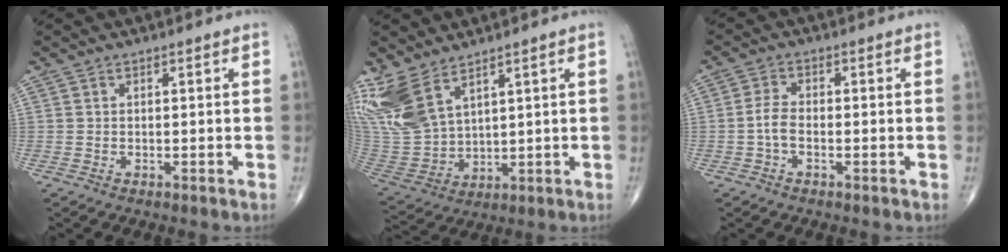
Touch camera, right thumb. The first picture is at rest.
{"total": 14.3, "force": [8.8, 7.1, 8.8], "torque": [-0.199, -0.037, 0.199]}
{"total": 3.2, "force": [-0.9, 1.7, 2.6], "torque": [-0.055, 0.011, -0.023]}